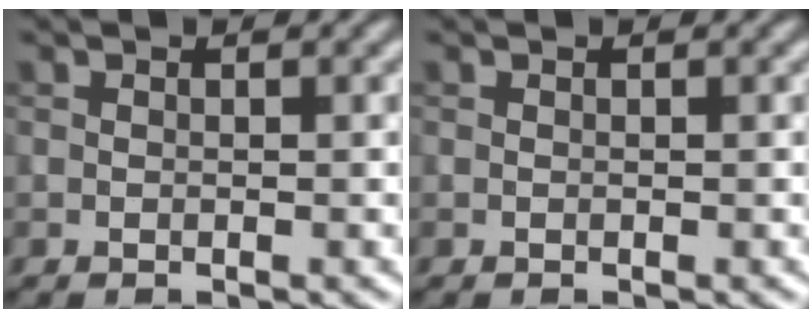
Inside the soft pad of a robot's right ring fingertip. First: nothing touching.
{"total": 0.0}